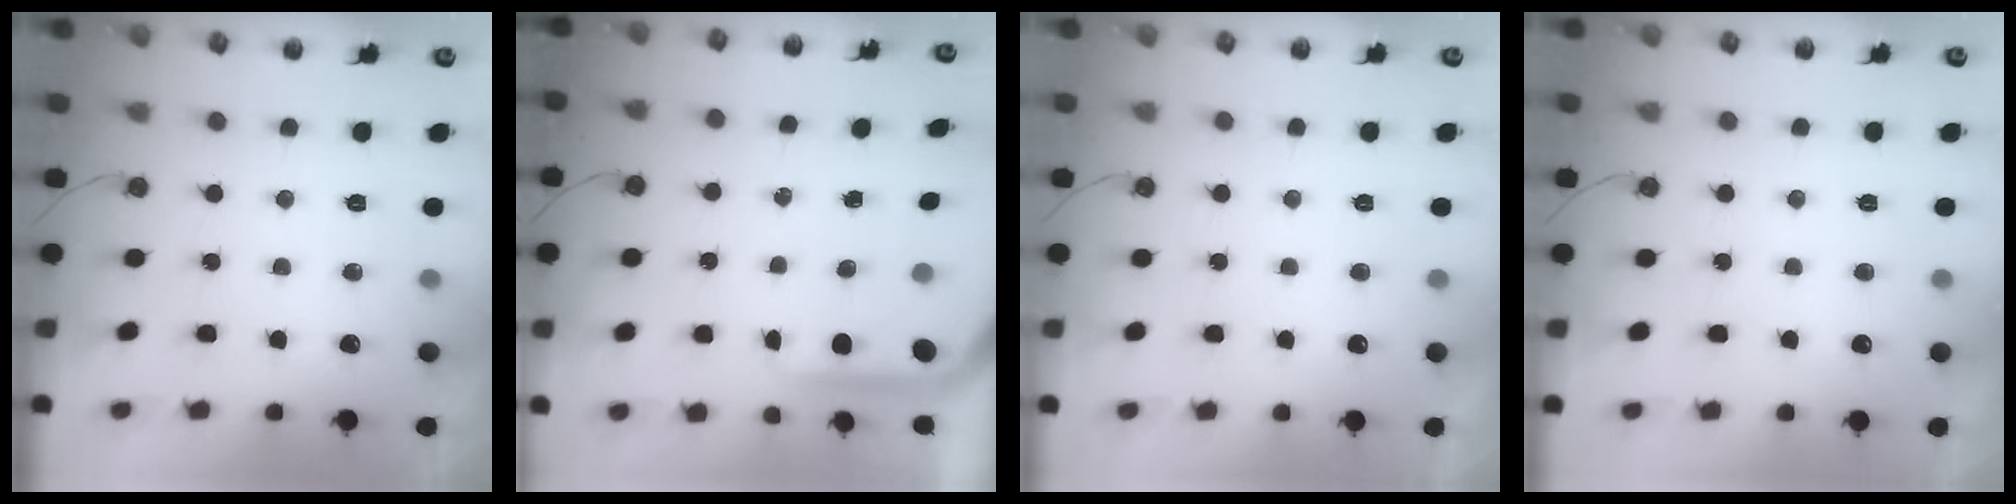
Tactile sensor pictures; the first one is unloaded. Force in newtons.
{"total": 5.2, "press": 5.1, "slide": 0.5}
{"total": 0.0}
{"total": 0.0}